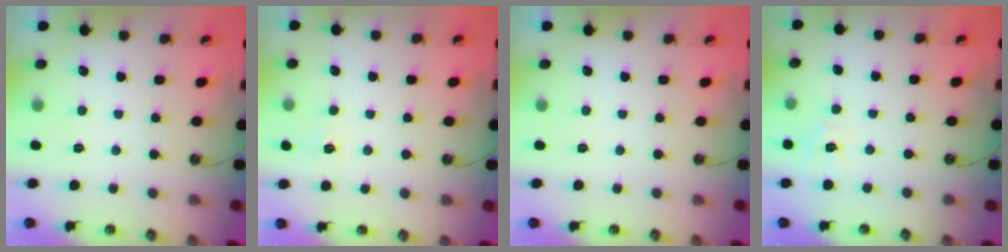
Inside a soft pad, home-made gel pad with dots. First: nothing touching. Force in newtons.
{"total": 5.3, "press": 5.2, "slide": 0.5}
{"total": 0.0}
{"total": 5.2, "press": 5.1, "slide": 0.6}